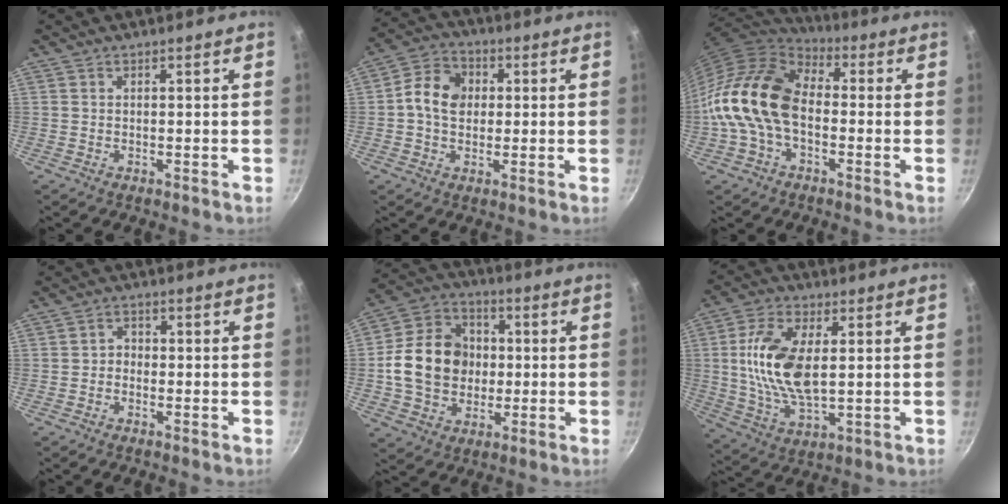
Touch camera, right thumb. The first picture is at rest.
{"total": 8.8, "force": [0.7, 6.9, 5.3], "torque": [-0.075, 0.015, -0.007]}
{"total": 16.0, "force": [-2.1, 10.5, 11.9], "torque": [-0.206, 0.040, -0.058]}
{"total": 2.0, "force": [-0.7, 1.7, 0.9], "torque": [-0.004, 0.013, -0.017]}
{"total": 16.0, "force": [-0.2, 13.2, 9.1], "torque": [-0.131, 0.026, -0.010]}
{"total": 14.3, "force": [2.0, 7.3, 12.2], "torque": [-0.230, -0.001, 0.039]}